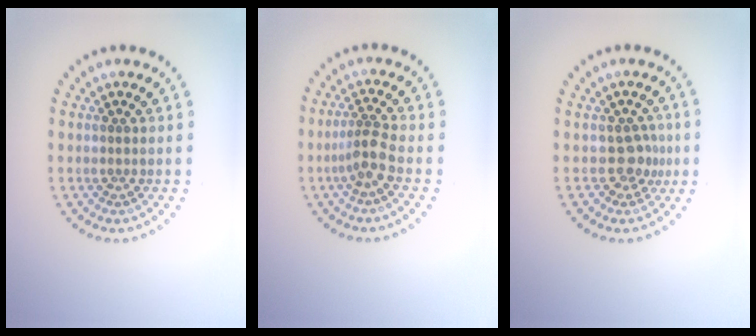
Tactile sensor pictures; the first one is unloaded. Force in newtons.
{"total": 2.6, "press": 1.9, "slide": 1.7}
{"total": 1.9, "press": 1.6, "slide": 1.1}